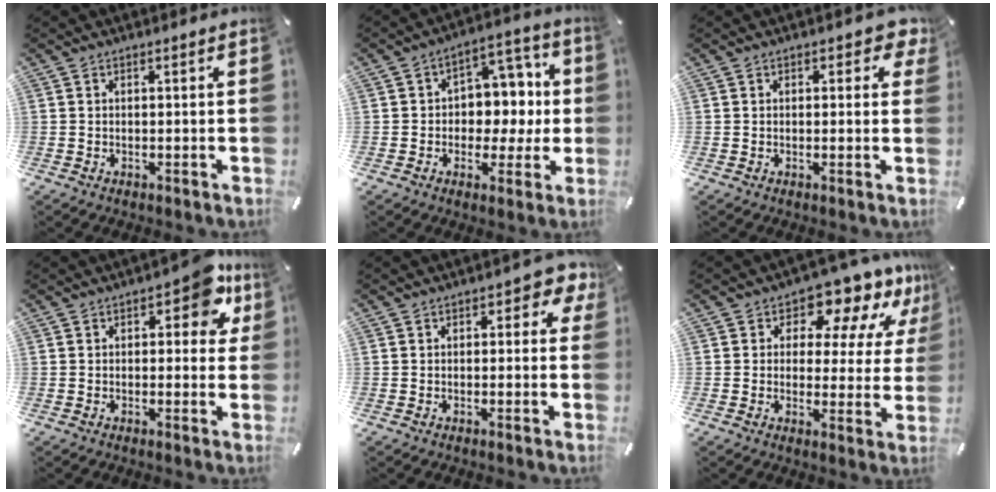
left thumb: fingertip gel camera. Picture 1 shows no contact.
{"total": 9.5, "force": [-0.4, 8.2, 4.7], "torque": [-0.054, 0.003, -0.004]}
{"total": 2.9, "force": [1.2, 2.0, 1.8], "torque": [-0.014, 0.001, 0.015]}
{"total": 9.3, "force": [4.1, 4.8, 6.8], "torque": [-0.076, -0.016, 0.063]}
{"total": 3.7, "force": [1.0, 2.4, 2.7], "torque": [-0.031, 0.003, 0.012]}
{"total": 12.4, "force": [9.0, 5.9, 6.2], "torque": [-0.096, -0.066, 0.153]}